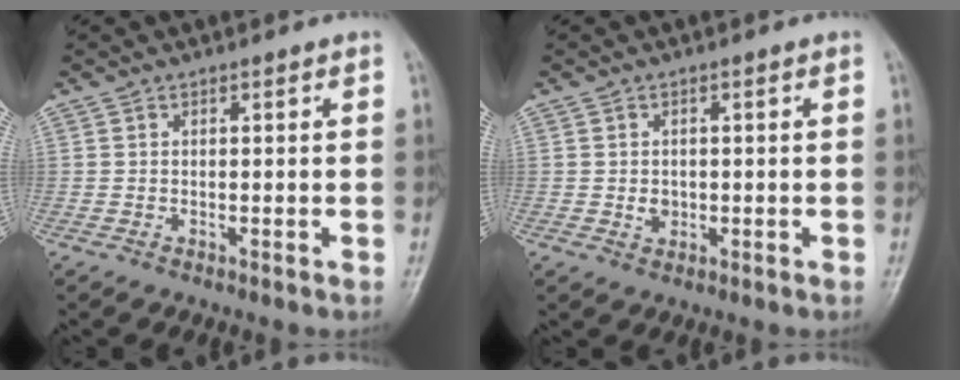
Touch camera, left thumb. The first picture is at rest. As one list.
[{"total": 2.2, "force": [-0.2, 1.8, 1.1], "torque": [-0.009, 0.002, 0.000]}]